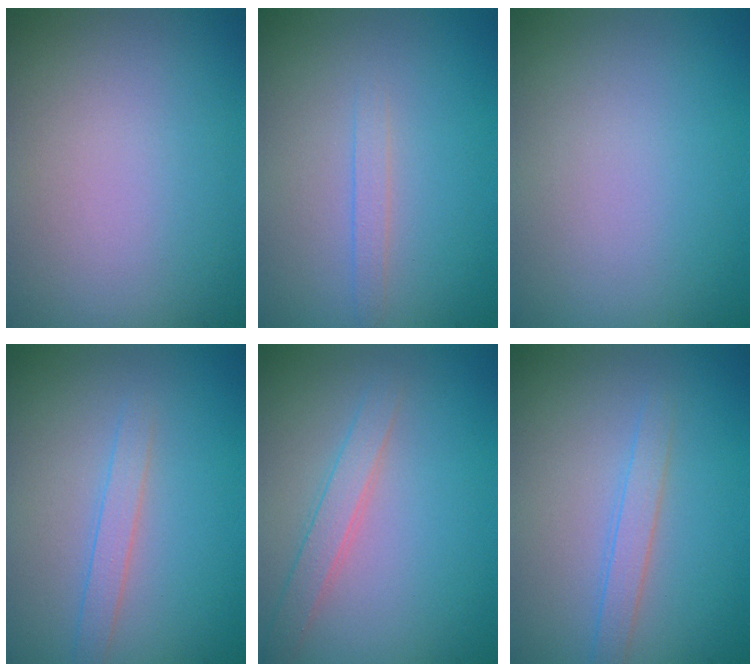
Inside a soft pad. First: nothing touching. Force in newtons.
{"total": 1.1, "press": 1.0, "slide": 0.1}
{"total": 0.0}
{"total": 1.6, "press": 1.6, "slide": 0.1}
{"total": 2.1, "press": 2.1, "slide": 0.0}
{"total": 1.7, "press": 1.7, "slide": 0.1}